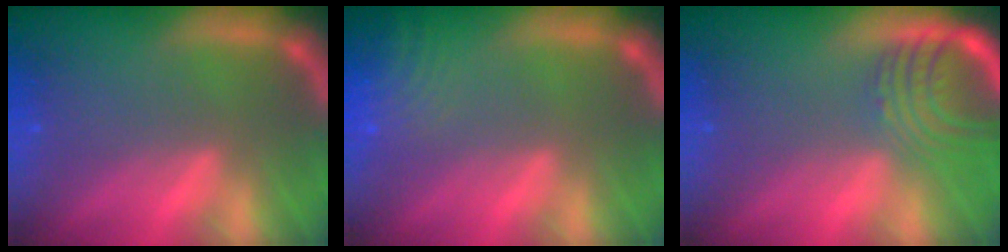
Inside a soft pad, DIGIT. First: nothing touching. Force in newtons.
{"total": 7.0}
{"total": 7.1}